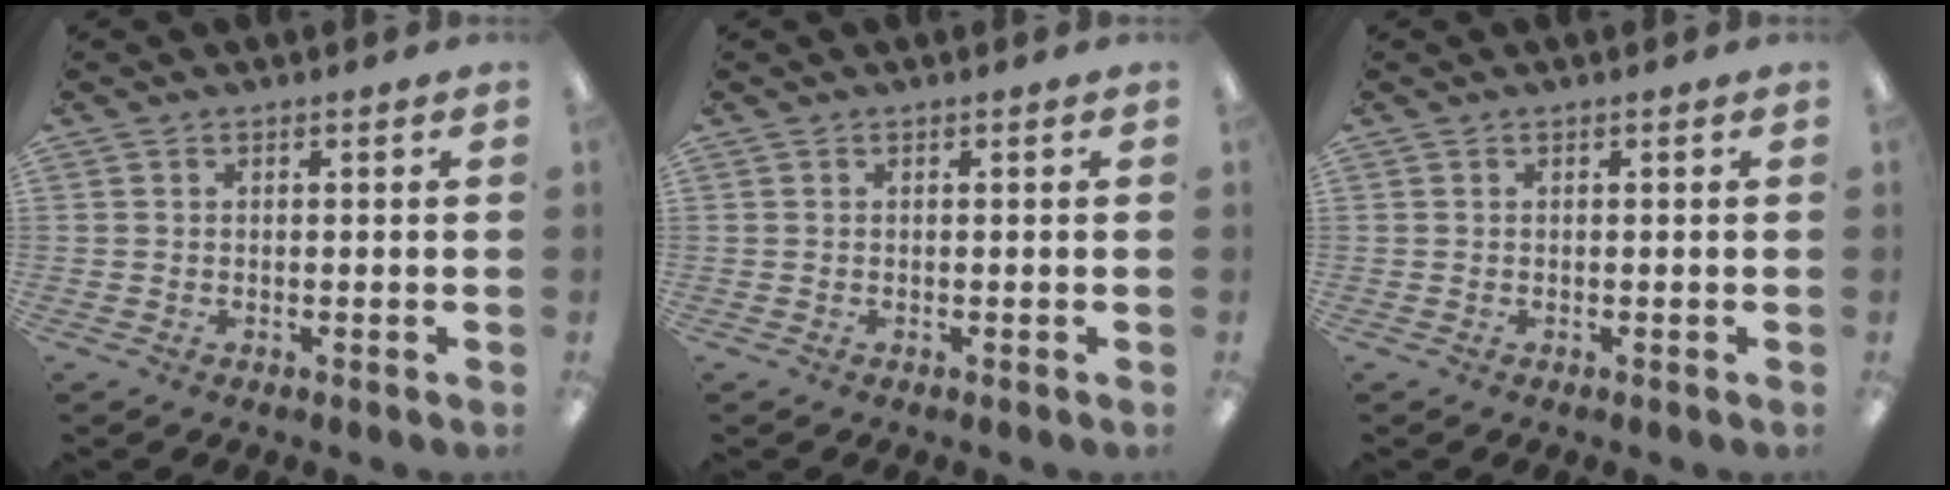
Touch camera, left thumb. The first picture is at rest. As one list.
[{"total": 0.0}, {"total": 0.0}]